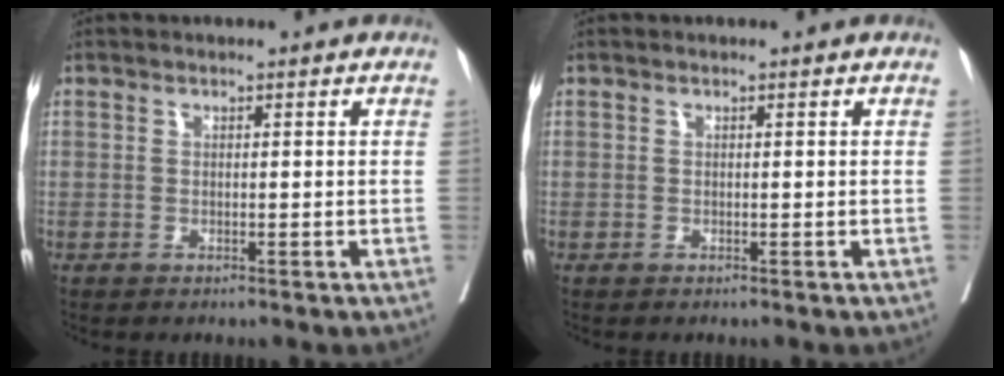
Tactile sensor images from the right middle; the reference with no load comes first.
{"total": 0.0}